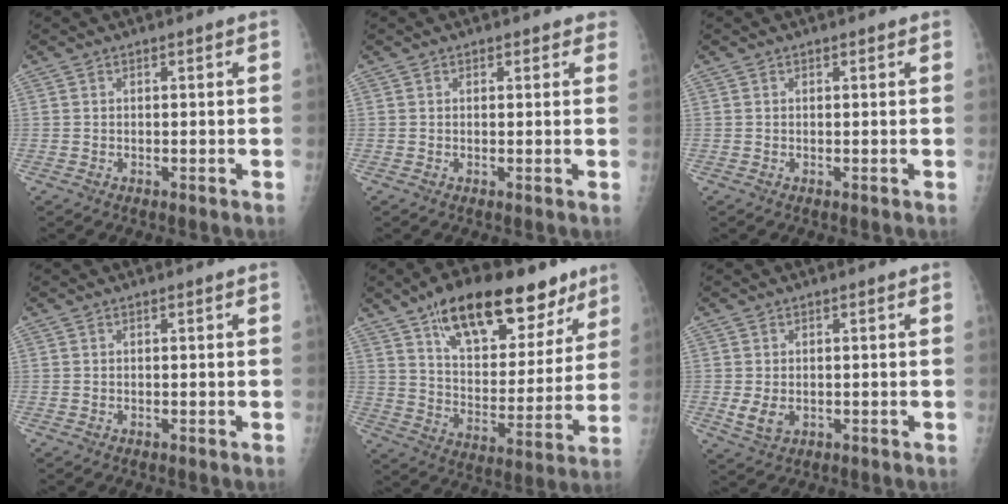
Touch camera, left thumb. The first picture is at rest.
{"total": 1.5, "force": [1.1, 1.0, 0.1], "torque": [0.021, -0.003, 0.005]}
{"total": 0.0}
{"total": 0.0}
{"total": 24.1, "force": [15.2, 11.0, 15.2], "torque": [-0.186, -0.041, 0.240]}
{"total": 3.6, "force": [-0.4, 2.5, 2.5], "torque": [-0.045, -0.007, 0.001]}